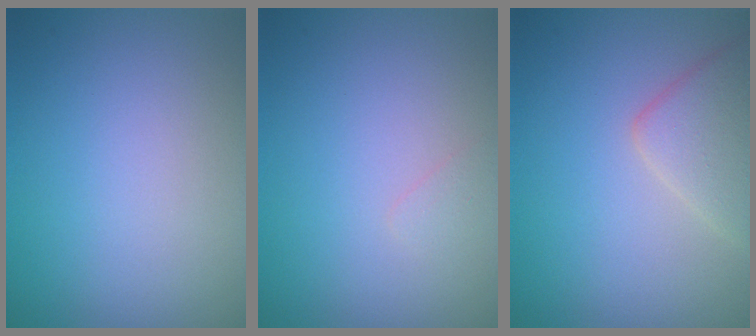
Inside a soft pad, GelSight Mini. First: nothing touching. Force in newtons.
{"total": 0.6, "press": 0.6, "slide": 0.1}
{"total": 3.5, "press": 3.5, "slide": 0.1}